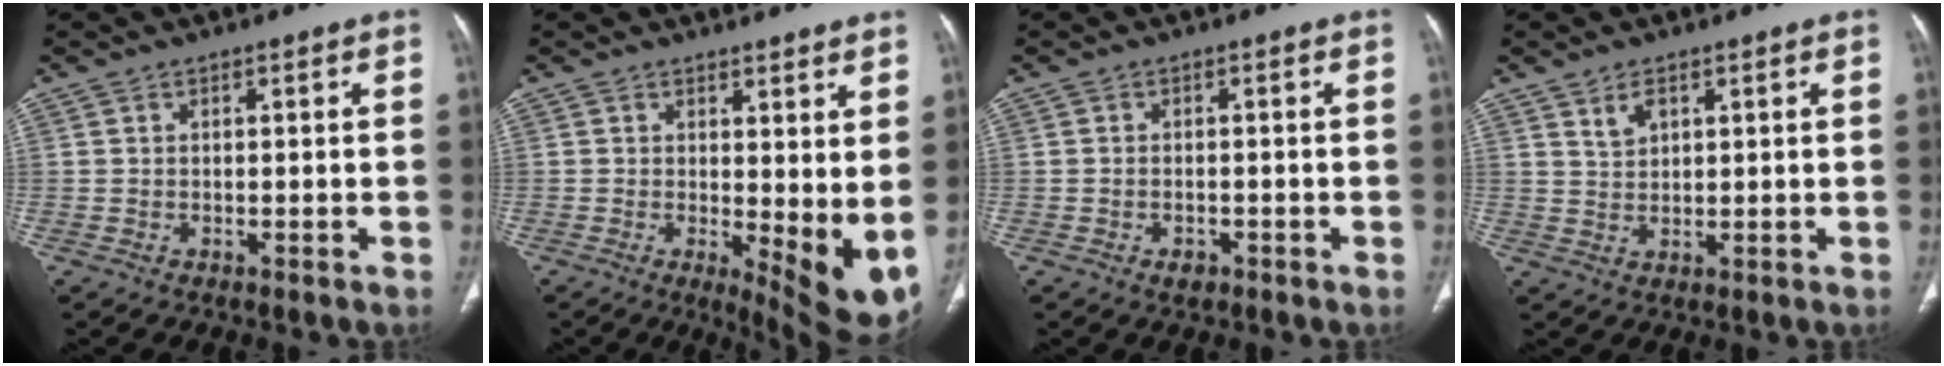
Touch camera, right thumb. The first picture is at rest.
{"total": 9.1, "force": [1.0, 3.4, 8.4], "torque": [-0.104, -0.025, 0.024]}
{"total": 1.9, "force": [-1.0, 1.2, 1.0], "torque": [-0.014, 0.006, -0.011]}
{"total": 3.1, "force": [1.9, 1.7, 1.8], "torque": [-0.027, -0.011, 0.041]}